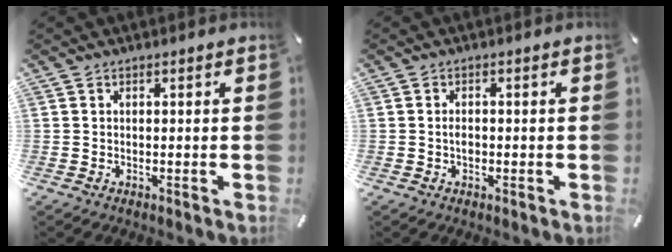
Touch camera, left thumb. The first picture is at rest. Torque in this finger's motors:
{"motor_torque": [0.16, 0.07, 0.14, -0.06, 0.00]}